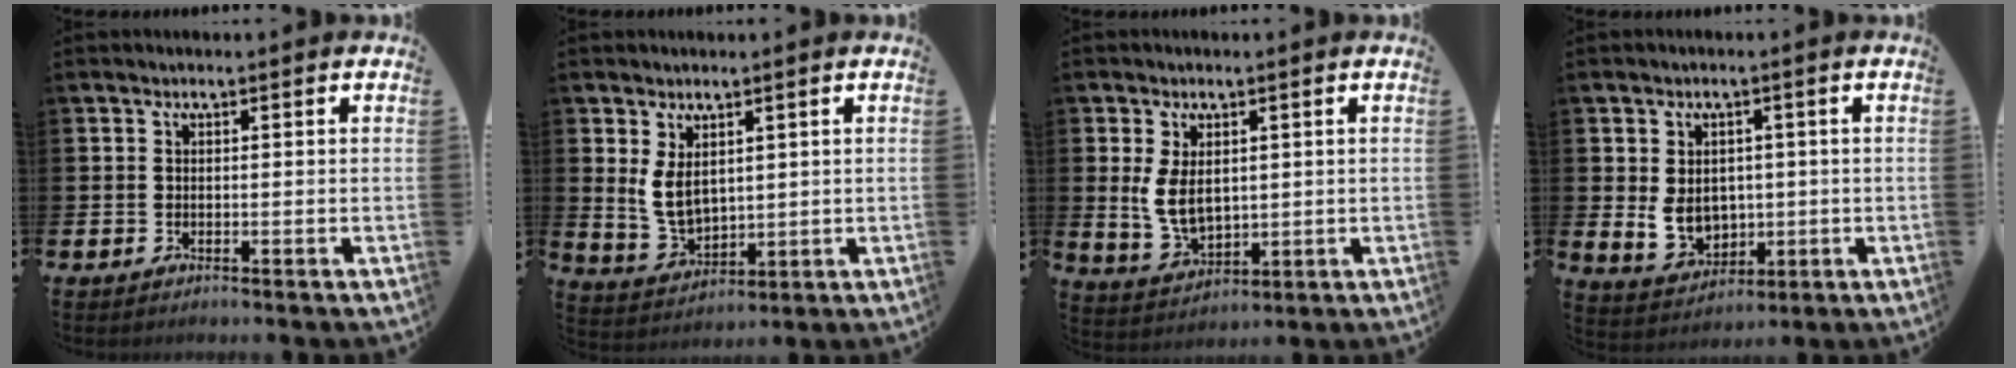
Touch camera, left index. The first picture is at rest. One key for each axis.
{"total": 4.7, "fx": 2.4, "fy": 2.6, "fz": 3.1, "tx": -0.053, "ty": -0.010, "tz": 0.041}
{"total": 5.4, "fx": 1.2, "fy": 3.2, "fz": 4.1, "tx": -0.076, "ty": 0.000, "tz": 0.019}
{"total": 4.9, "fx": 0.2, "fy": 4.1, "fz": 2.7, "tx": -0.039, "ty": 0.003, "tz": 0.000}